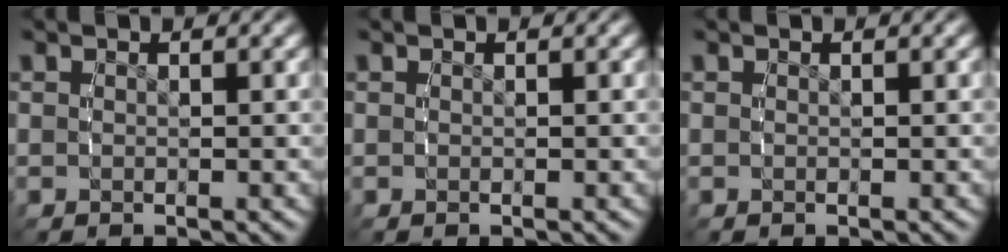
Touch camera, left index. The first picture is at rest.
{"total": 0.0}
{"total": 0.0}